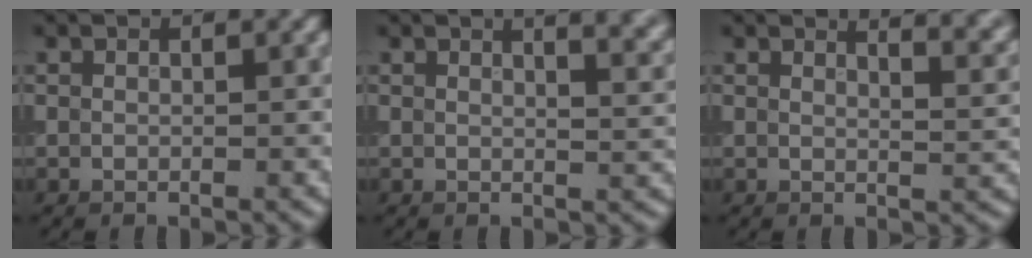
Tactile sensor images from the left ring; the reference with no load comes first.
{"total": 6.5, "force": [3.9, 2.9, 4.2], "torque": [-0.008, 0.037, 0.018]}
{"total": 6.8, "force": [4.8, 2.6, 4.0], "torque": [-0.010, 0.039, 0.032]}